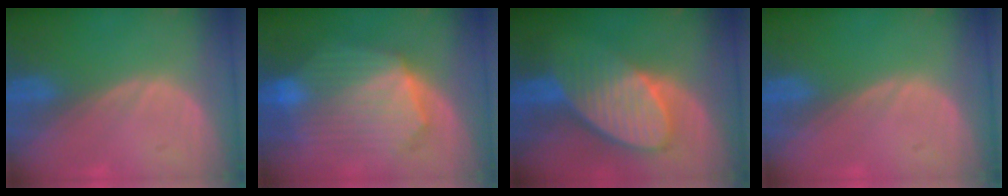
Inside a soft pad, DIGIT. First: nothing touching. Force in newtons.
{"total": 10.8, "press": 10.8, "slide": 0.7}
{"total": 8.9, "press": 8.0, "slide": 3.9}
{"total": 0.0}